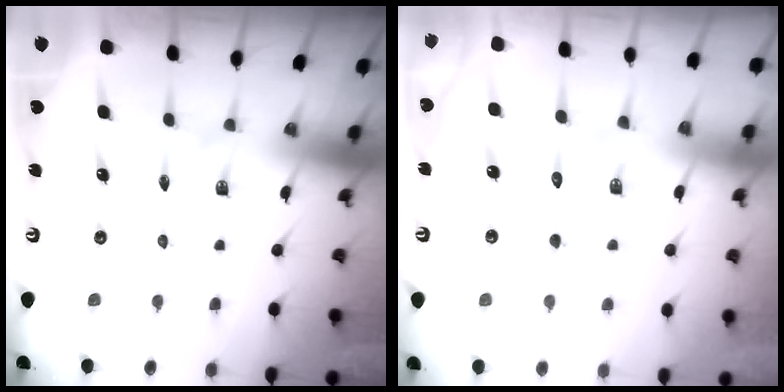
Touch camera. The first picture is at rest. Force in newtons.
{"total": 4.3, "press": 4.3, "slide": 0.3}